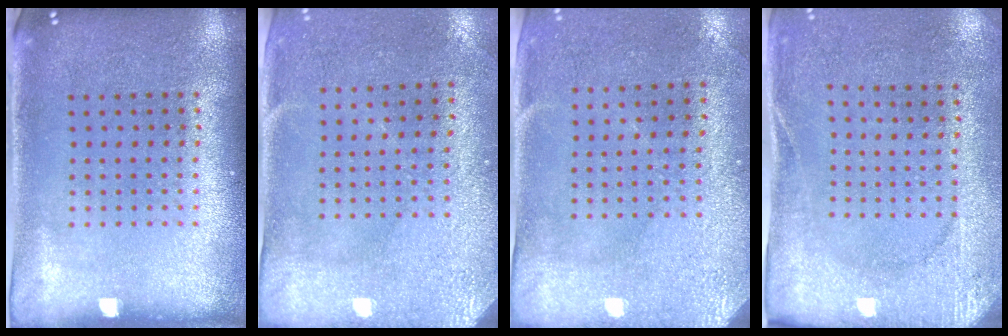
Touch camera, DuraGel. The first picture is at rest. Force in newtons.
{"total": 3.0, "press": 2.4, "slide": 1.8}
{"total": 3.0, "press": 2.4, "slide": 1.8}
{"total": 2.7, "press": 2.3, "slide": 1.3}